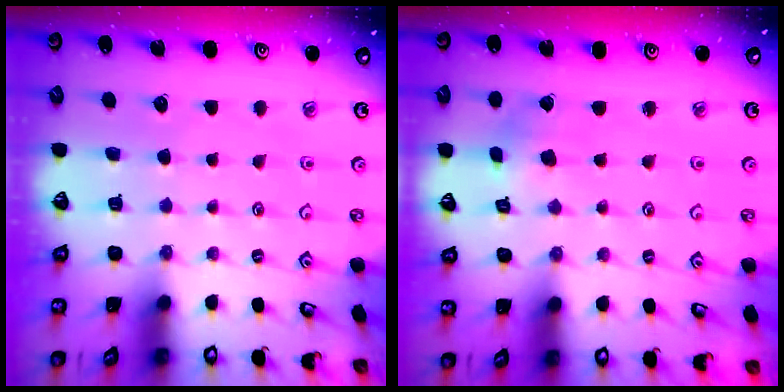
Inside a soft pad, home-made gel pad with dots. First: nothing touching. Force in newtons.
{"total": 2.2, "press": 2.2, "slide": 0.1}